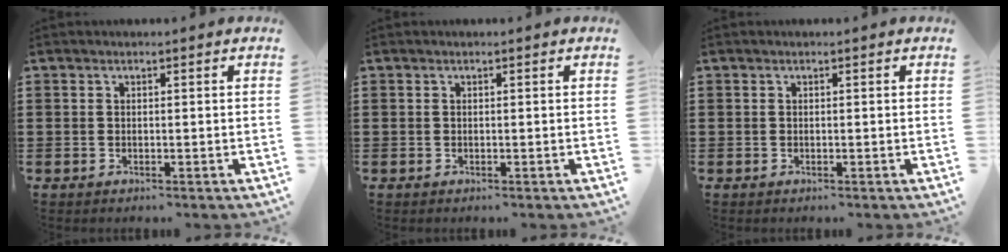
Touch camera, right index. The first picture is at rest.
{"total": 0.0}
{"total": 0.0}